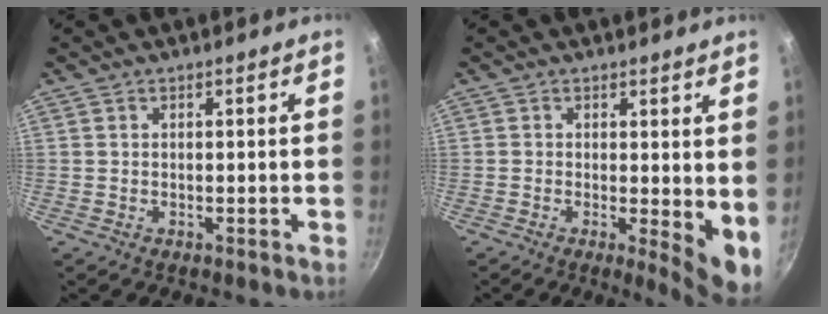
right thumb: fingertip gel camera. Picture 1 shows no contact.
{"total": 6.1, "force": [0.3, 2.2, 5.7], "torque": [-0.072, -0.018, 0.003]}